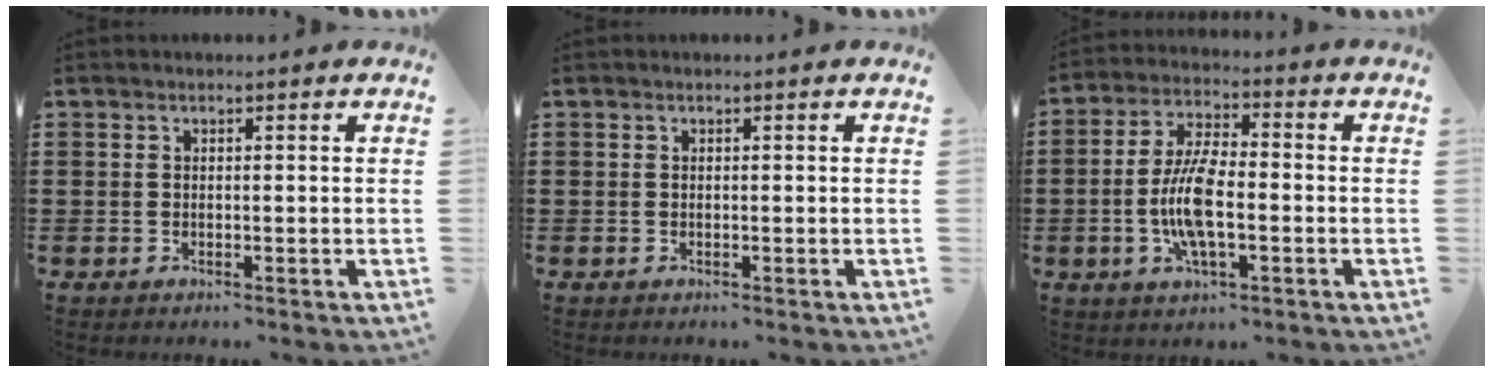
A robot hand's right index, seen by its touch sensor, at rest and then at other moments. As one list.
[{"total": 0.0}, {"total": 9.5, "force": [-1.9, 3.2, 8.7], "torque": [-0.196, -0.010, -0.040]}]